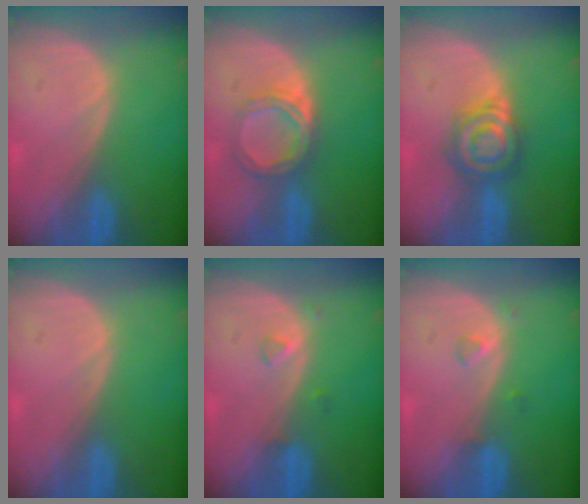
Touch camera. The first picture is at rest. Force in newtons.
{"total": 4.8, "press": 4.8, "slide": 0.5}
{"total": 6.4, "press": 6.3, "slide": 1.2}
{"total": 0.0}
{"total": 1.5, "press": 1.5, "slide": 0.1}
{"total": 1.5, "press": 1.5, "slide": 0.1}